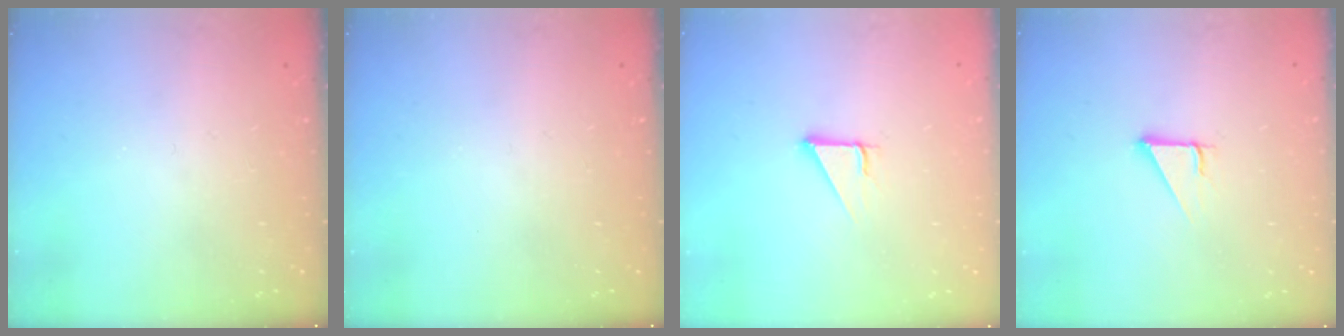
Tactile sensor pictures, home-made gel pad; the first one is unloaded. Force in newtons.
{"total": 0.0}
{"total": 2.9, "press": 2.9, "slide": 0.1}
{"total": 2.9, "press": 2.9, "slide": 0.1}